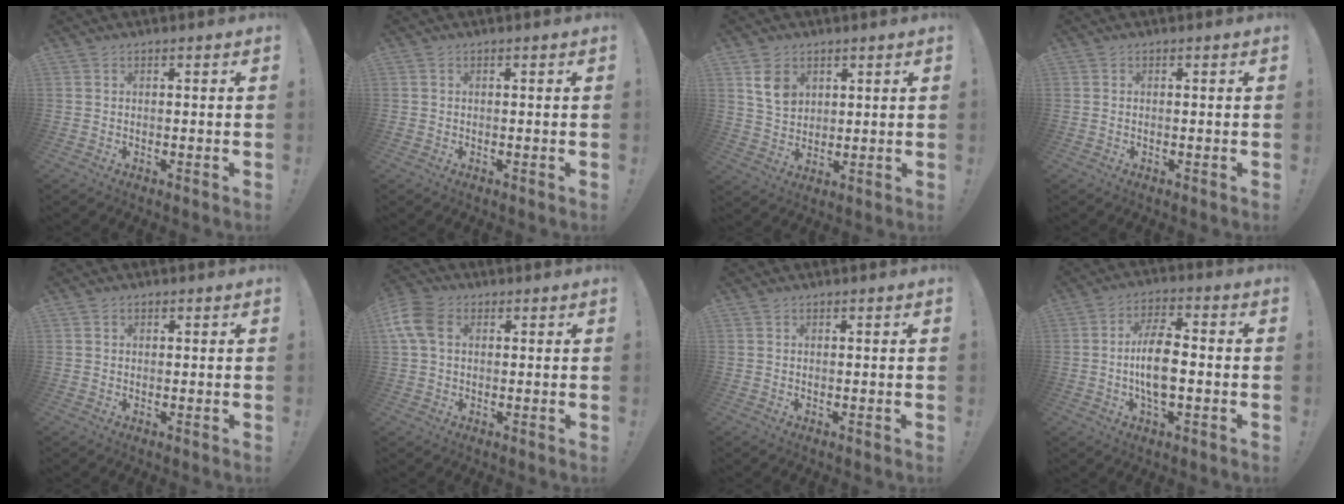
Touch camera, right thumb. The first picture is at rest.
{"total": 0.5, "force": [-0.1, 0.5, 0.1], "torque": [-0.003, 0.003, -0.002]}
{"total": 8.1, "force": [3.8, 6.1, 3.7], "torque": [-0.049, -0.012, 0.074]}
{"total": 0.0}
{"total": 1.0, "force": [0.4, 0.8, 0.3], "torque": [0.002, -0.001, 0.007]}
{"total": 9.7, "force": [2.6, 6.8, 6.5], "torque": [-0.141, 0.005, 0.050]}
{"total": 0.0}
{"total": 10.7, "force": [-1.7, 4.7, 9.5], "torque": [-0.179, 0.010, -0.031]}